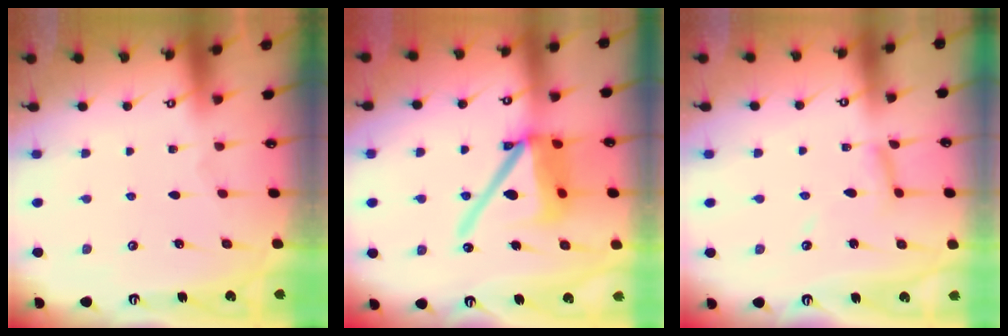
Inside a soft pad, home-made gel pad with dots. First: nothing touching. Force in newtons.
{"total": 16.3, "press": 16.2, "slide": 1.9}
{"total": 6.0, "press": 6.0, "slide": 0.5}